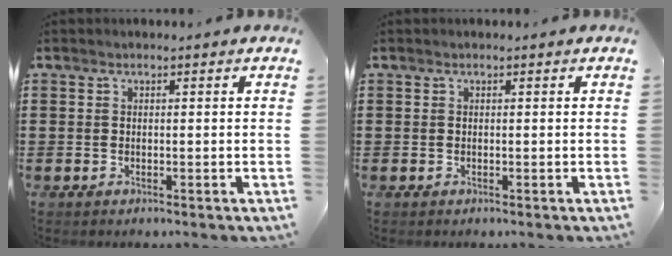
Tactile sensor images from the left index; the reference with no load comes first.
{"total": 0.0}